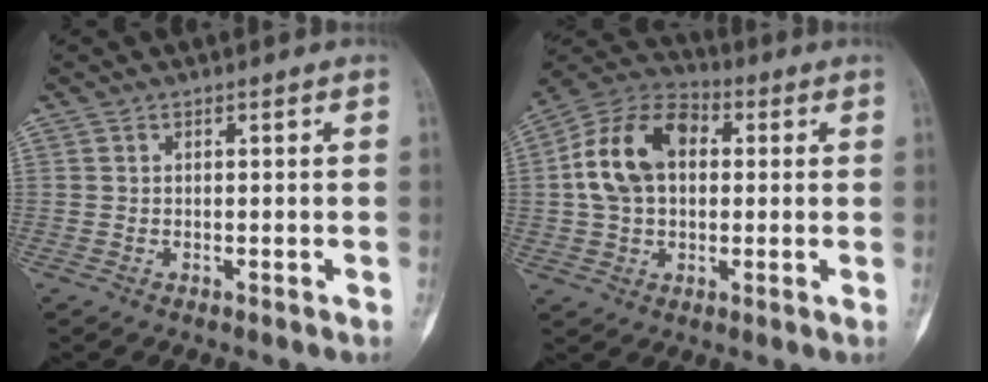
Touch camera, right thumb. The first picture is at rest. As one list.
[{"total": 14.8, "force": [2.0, 10.1, 10.7], "torque": [-0.177, 0.027, 0.024]}]